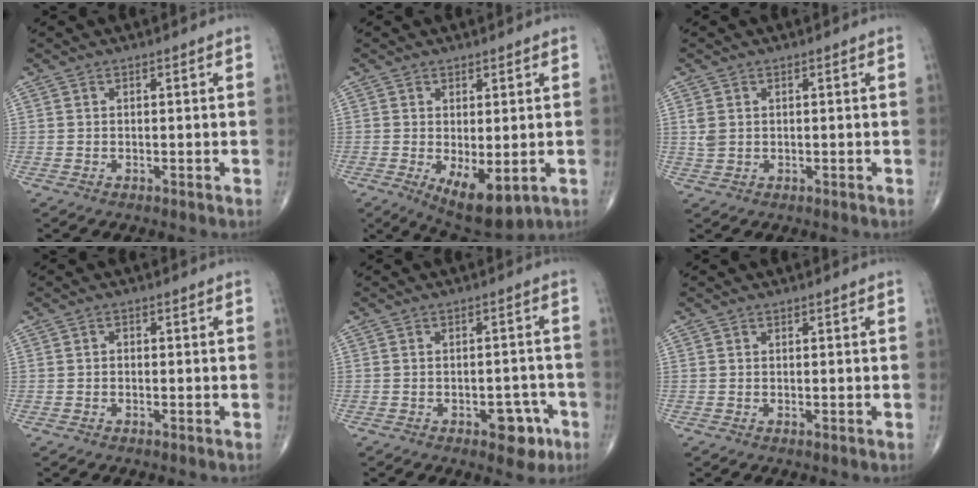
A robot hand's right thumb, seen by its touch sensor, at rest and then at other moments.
{"total": 8.6, "force": [-2.1, 3.8, 7.4], "torque": [-0.106, -0.019, -0.018]}
{"total": 2.2, "force": [0.5, 1.7, 1.4], "torque": [-0.033, 0.002, 0.015]}
{"total": 0.6, "force": [-0.1, 0.5, 0.3], "torque": [0.006, 0.002, -0.008]}
{"total": 5.9, "force": [-2.9, 3.2, 4.1], "torque": [-0.027, 0.021, -0.032]}
{"total": 0.0}